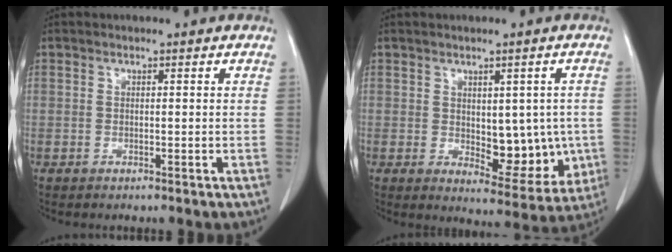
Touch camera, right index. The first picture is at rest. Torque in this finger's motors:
{"motor_torque": [0.12, 0.21, 0.15, 0.02]}